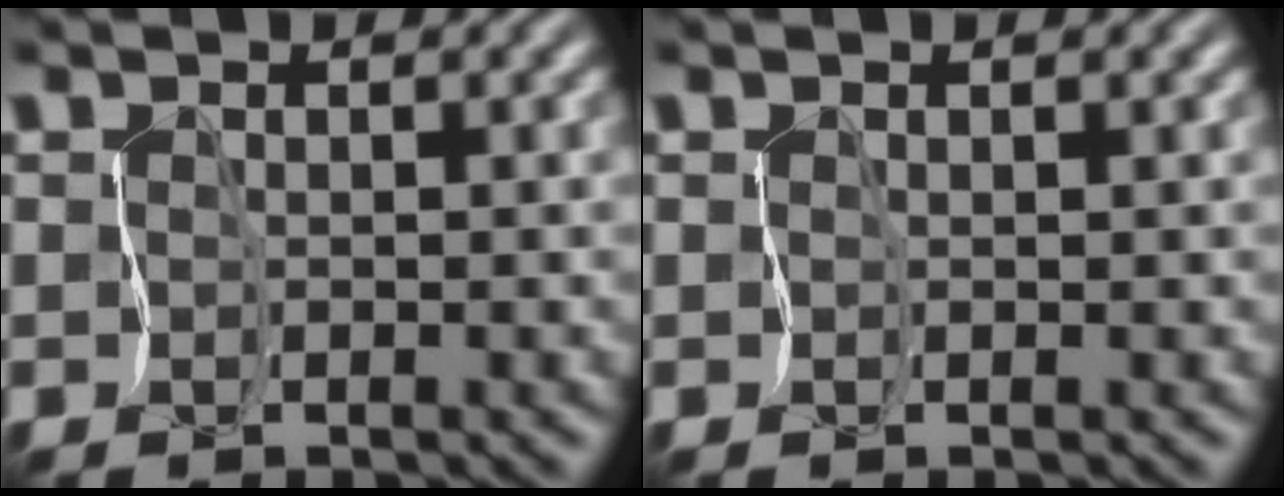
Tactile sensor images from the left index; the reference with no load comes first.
{"total": 0.6, "force": [0.4, 0.1, 0.4], "torque": [-0.005, 0.000, 0.008]}